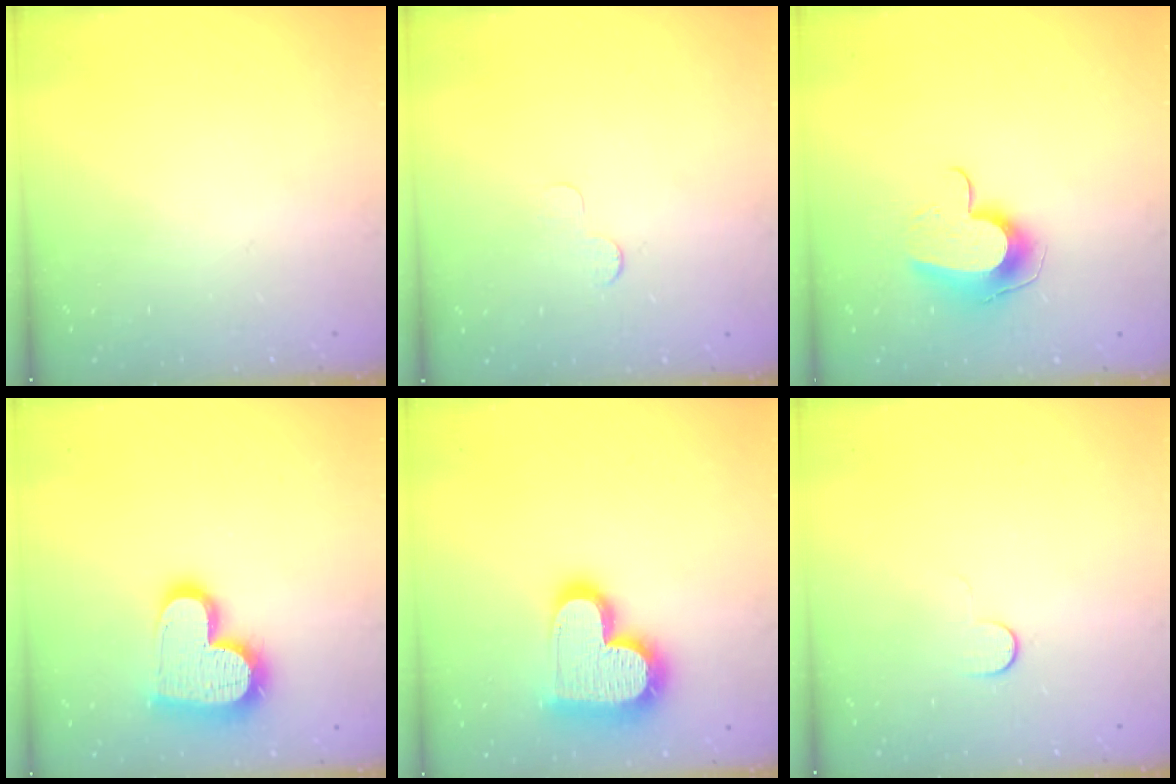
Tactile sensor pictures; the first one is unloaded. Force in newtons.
{"total": 3.0, "press": 2.9, "slide": 0.3}
{"total": 10.5, "press": 10.5, "slide": 0.1}
{"total": 18.2, "press": 18.1, "slide": 1.3}
{"total": 20.7, "press": 20.7, "slide": 1.5}
{"total": 5.0, "press": 5.0, "slide": 0.5}